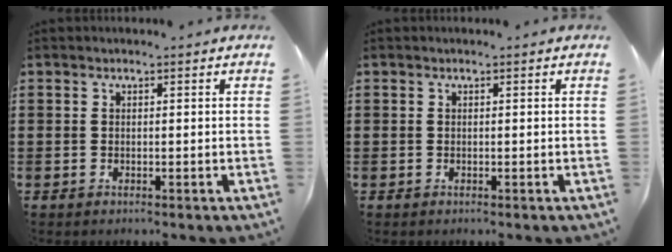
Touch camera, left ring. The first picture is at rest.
{"total": 0.0}